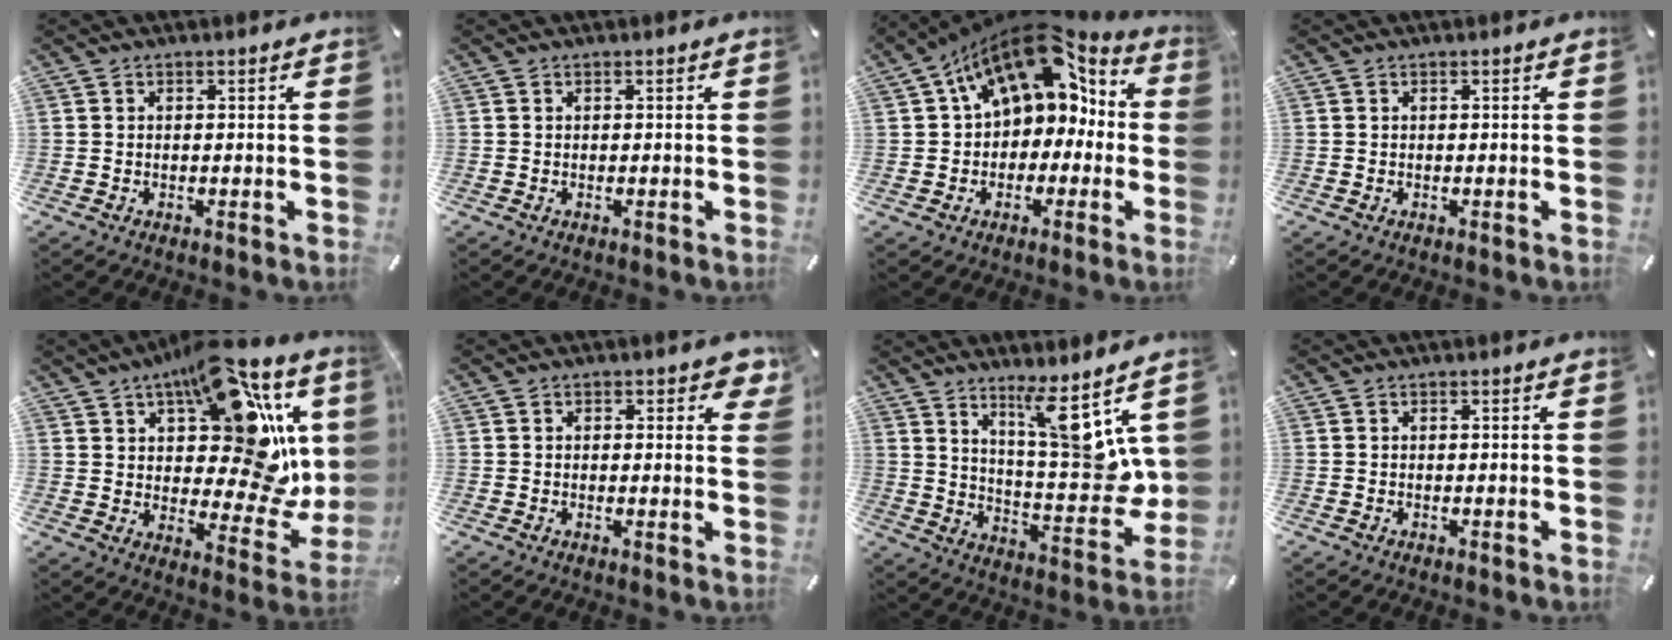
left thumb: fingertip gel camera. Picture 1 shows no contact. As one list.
[{"total": 0.0}, {"total": 16.5, "force": [7.1, 11.3, 9.6], "torque": [-0.159, -0.038, 0.124]}, {"total": 0.0}, {"total": 24.4, "force": [8.6, 11.6, 19.7], "torque": [-0.281, -0.067, 0.139]}, {"total": 2.4, "force": [1.0, 1.5, 1.6], "torque": [-0.013, -0.002, 0.012]}, {"total": 14.8, "force": [8.6, 3.9, 11.3], "torque": [-0.149, -0.082, 0.144]}, {"total": 0.0}]